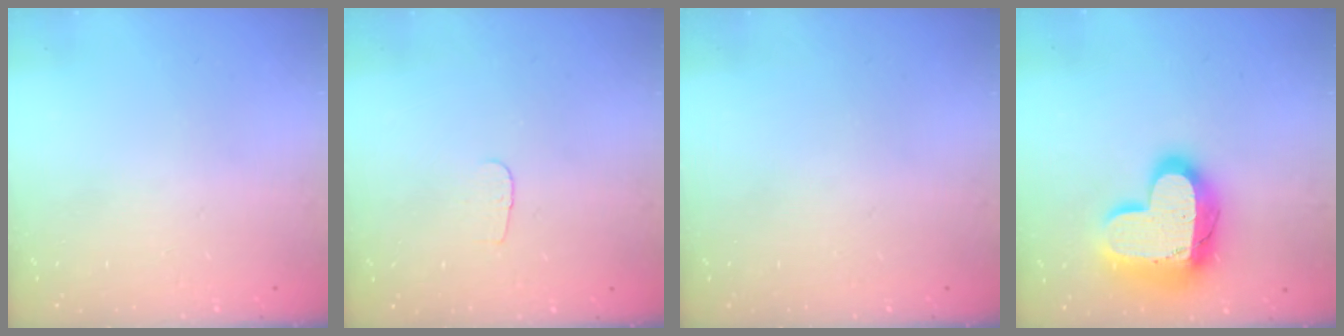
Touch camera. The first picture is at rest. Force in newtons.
{"total": 2.9, "press": 2.8, "slide": 0.3}
{"total": 0.0}
{"total": 20.0, "press": 20.0, "slide": 1.6}